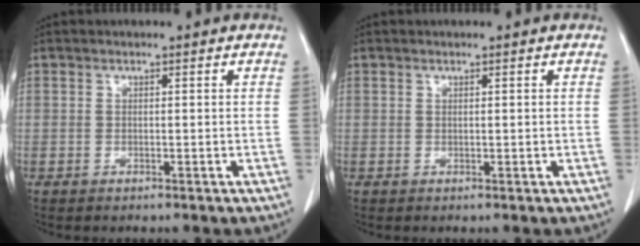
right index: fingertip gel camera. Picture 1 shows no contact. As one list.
[{"total": 0.0}]